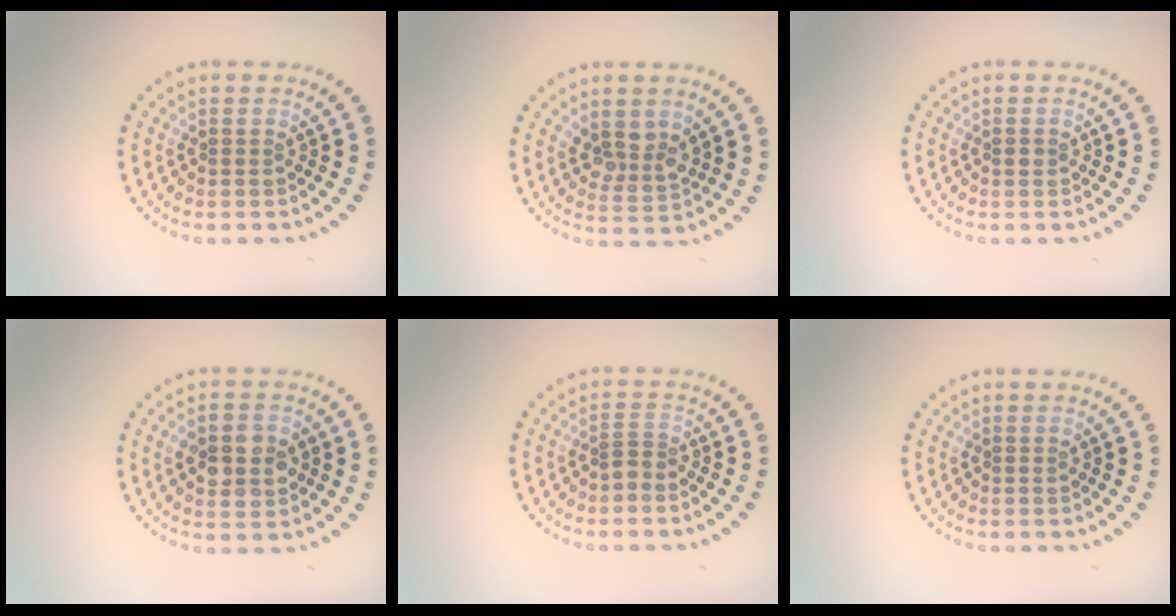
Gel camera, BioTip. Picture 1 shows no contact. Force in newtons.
{"total": 2.9, "press": 2.6, "slide": 1.2}
{"total": 0.7, "press": 0.7, "slide": 0.1}
{"total": 4.3, "press": 4.3, "slide": 0.1}
{"total": 1.4, "press": 0.9, "slide": 1.1}
{"total": 0.0}